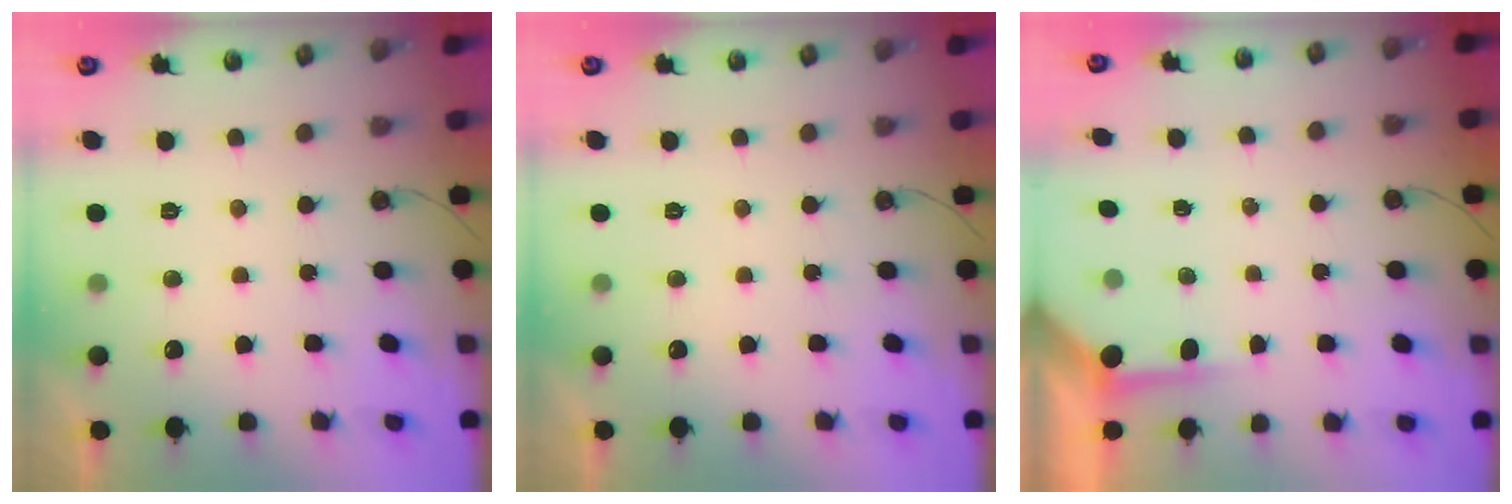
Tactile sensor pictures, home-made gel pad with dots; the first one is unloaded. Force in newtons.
{"total": 0.0}
{"total": 3.6, "press": 3.6, "slide": 0.5}